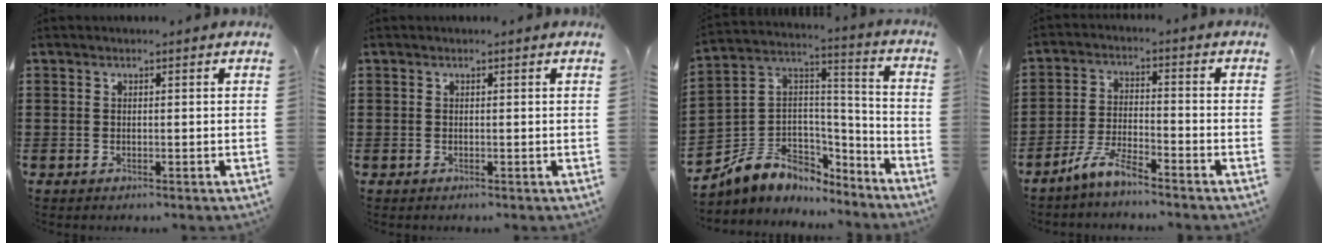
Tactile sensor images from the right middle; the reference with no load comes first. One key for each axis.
{"total": 0.0}
{"total": 6.5, "fx": -4.1, "fy": 5.1, "fz": 0.4, "tx": -0.044, "ty": -0.011, "tz": -0.083}
{"total": 5.7, "fx": -4.8, "fy": 0.9, "fz": 2.9, "tx": -0.068, "ty": -0.003, "tz": -0.096}